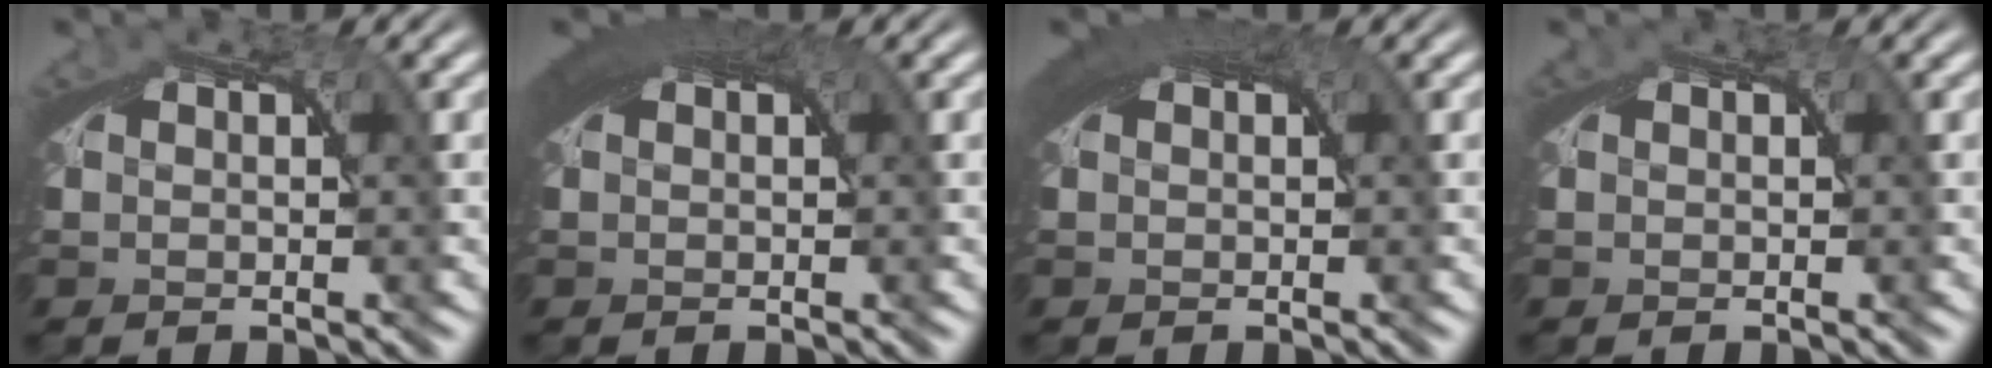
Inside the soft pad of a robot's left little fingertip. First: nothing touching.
{"total": 4.5, "force": [1.9, 1.5, 3.8], "torque": [-0.052, 0.015, 0.025]}
{"total": 3.9, "force": [1.8, 1.3, 3.2], "torque": [-0.045, 0.014, 0.023]}
{"total": 0.0}